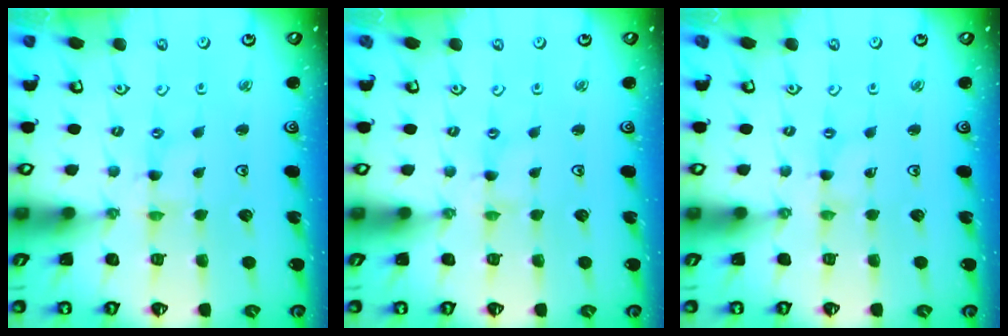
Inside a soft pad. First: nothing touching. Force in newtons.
{"total": 0.0}
{"total": 0.0}